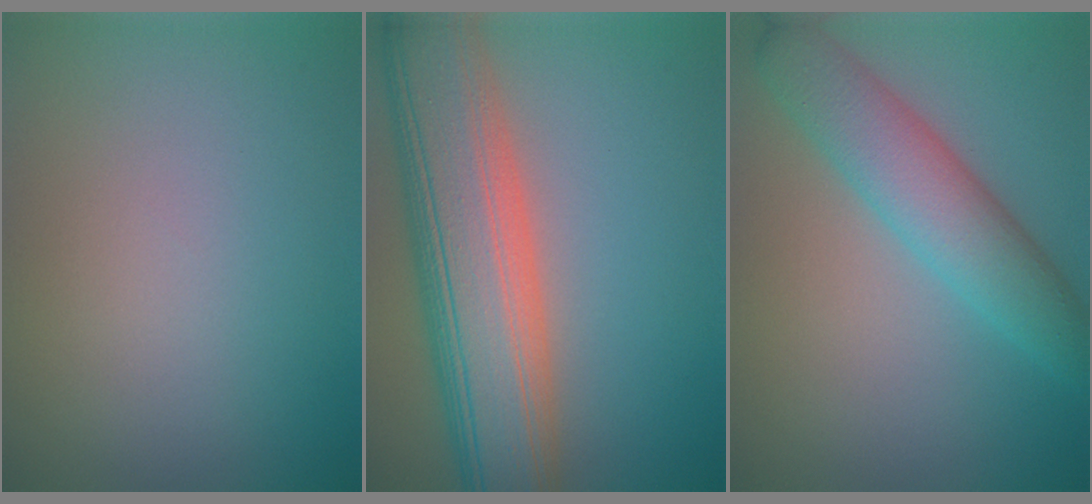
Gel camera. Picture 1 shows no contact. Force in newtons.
{"total": 11.5, "press": 11.5, "slide": 0.6}
{"total": 5.5, "press": 5.5, "slide": 0.2}